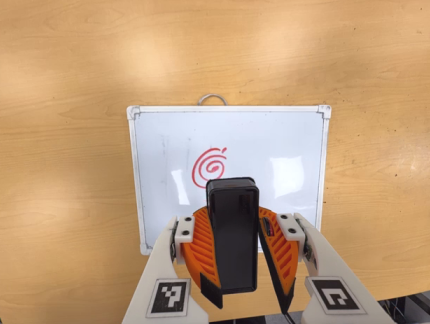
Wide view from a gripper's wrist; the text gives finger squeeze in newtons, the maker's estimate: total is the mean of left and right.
{"total": 10.0, "left": 10.5, "right": 9.4}